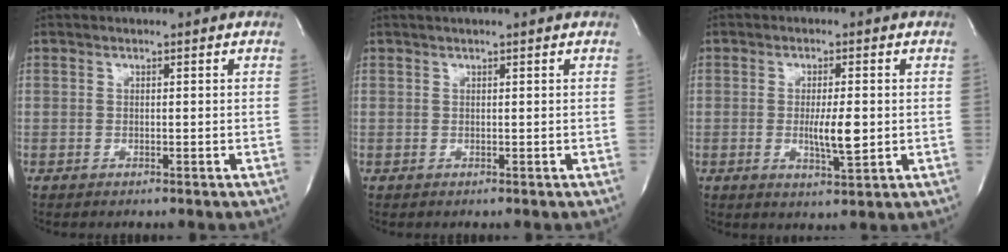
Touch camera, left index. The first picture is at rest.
{"total": 1.9, "force": [1.5, -0.4, 1.1], "torque": [-0.016, 0.018, 0.029]}
{"total": 5.2, "force": [-0.4, 0.9, 5.1], "torque": [-0.091, -0.008, -0.004]}